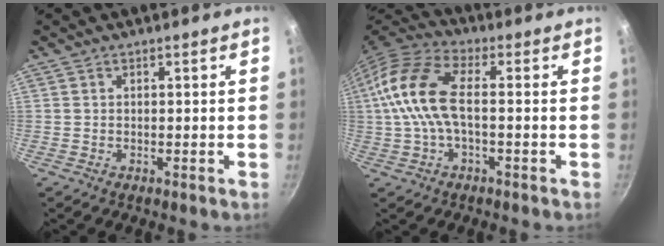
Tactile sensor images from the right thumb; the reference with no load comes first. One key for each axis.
{"total": 13.3, "fx": -0.1, "fy": 6.6, "fz": 11.6, "tx": -0.242, "ty": 0.032, "tz": -0.020}